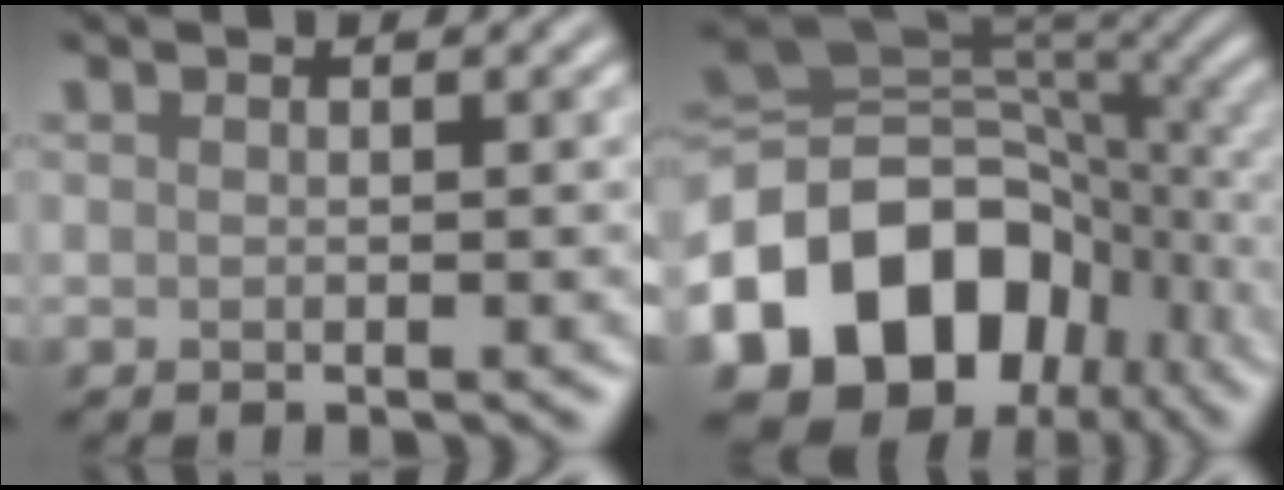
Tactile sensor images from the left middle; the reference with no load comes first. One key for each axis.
{"total": 15.2, "fx": -5.9, "fy": 11.4, "fz": 8.1, "tx": -0.154, "ty": -0.006, "tz": -0.111}